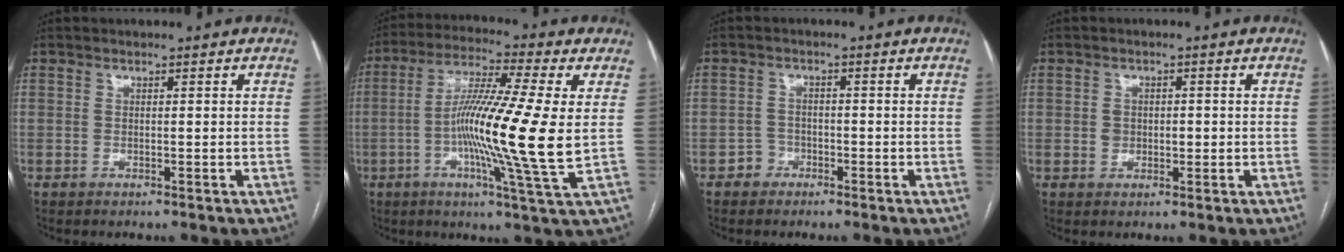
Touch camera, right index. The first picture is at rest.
{"total": 16.0, "force": [-0.8, -0.8, 15.9], "torque": [-0.288, -0.011, -0.030]}
{"total": 2.3, "force": [-1.4, 1.8, -0.1], "torque": [0.006, 0.012, -0.031]}
{"total": 2.4, "force": [-0.1, 2.0, 1.3], "torque": [-0.018, 0.006, 0.000]}